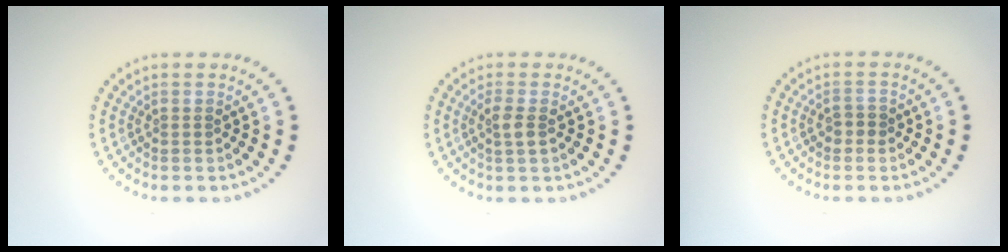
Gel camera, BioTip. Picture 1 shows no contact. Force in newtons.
{"total": 1.5, "press": 1.4, "slide": 0.6}
{"total": 1.1, "press": 1.1, "slide": 0.3}